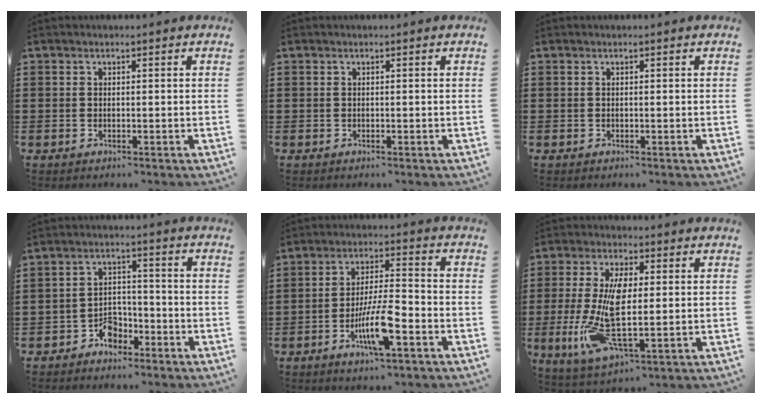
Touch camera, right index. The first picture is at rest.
{"total": 0.0}
{"total": 0.0}
{"total": 4.2, "force": [-3.0, 2.4, 1.6], "torque": [-0.031, 0.011, -0.058]}
{"total": 8.9, "force": [-3.7, 1.9, 7.9], "torque": [-0.158, -0.007, -0.070]}
{"total": 11.5, "force": [0.0, 4.5, 10.6], "torque": [-0.231, -0.014, 0.002]}